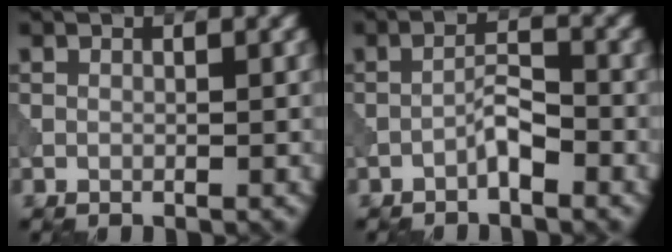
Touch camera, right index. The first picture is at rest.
{"total": 2.0, "force": [-1.3, 0.3, 1.4], "torque": [-0.027, 0.011, -0.026]}